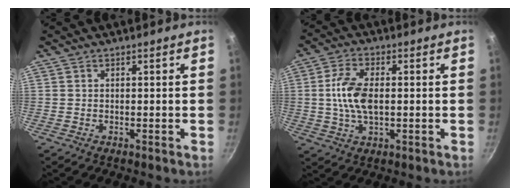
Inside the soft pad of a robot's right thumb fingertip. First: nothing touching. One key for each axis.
{"total": 8.9, "fx": 0.3, "fy": 4.7, "fz": 7.5, "tx": -0.147, "ty": 0.009, "tz": 0.000}